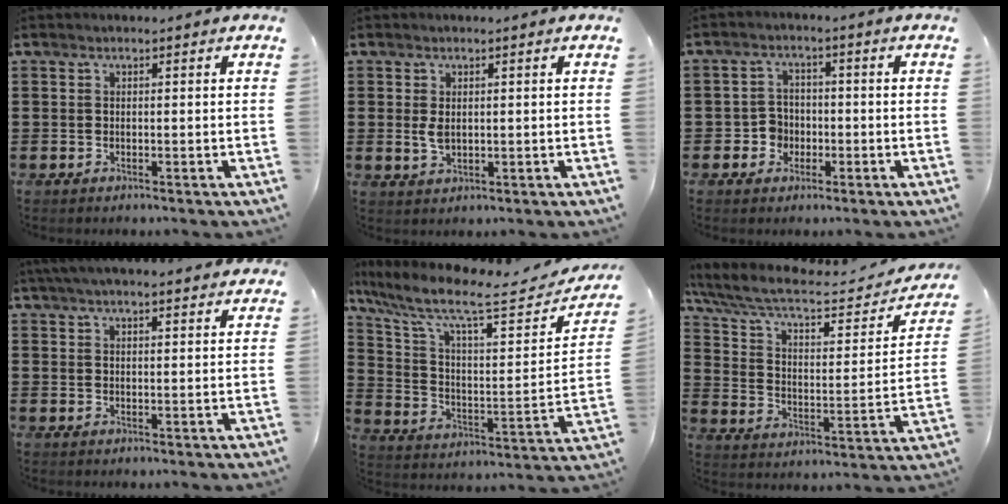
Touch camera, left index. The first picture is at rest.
{"total": 2.4, "force": [0.4, 1.3, 2.0], "torque": [-0.057, -0.003, 0.003]}
{"total": 3.5, "force": [-1.3, 3.1, 1.3], "torque": [-0.032, 0.003, -0.026]}
{"total": 3.7, "force": [3.5, -0.2, 1.2], "torque": [-0.033, -0.005, 0.064]}
{"total": 10.2, "force": [7.5, 2.1, 6.5], "torque": [-0.149, -0.053, 0.123]}
{"total": 9.1, "force": [6.7, 2.1, 5.8], "torque": [-0.135, -0.039, 0.111]}